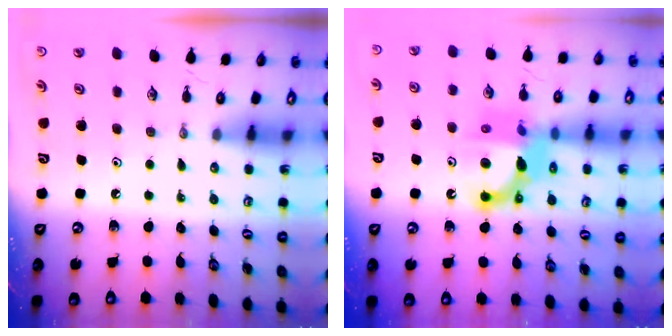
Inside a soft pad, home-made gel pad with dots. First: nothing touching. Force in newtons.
{"total": 13.3, "press": 13.2, "slide": 1.3}